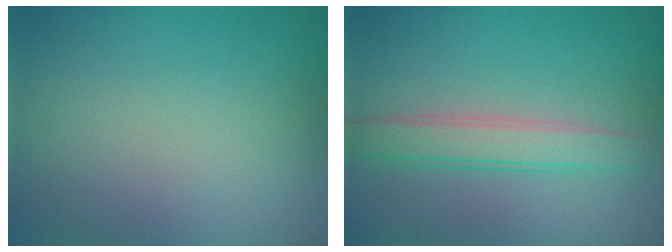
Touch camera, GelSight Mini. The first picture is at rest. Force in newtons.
{"total": 3.0, "press": 3.0, "slide": 0.1}